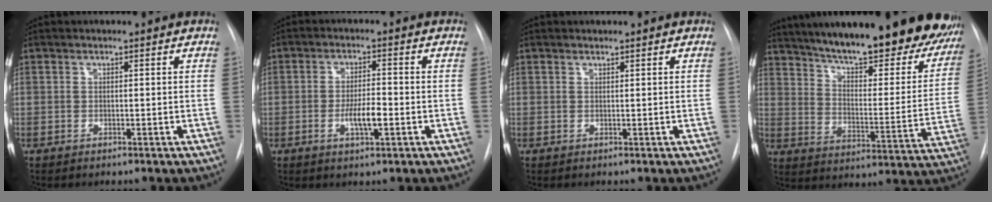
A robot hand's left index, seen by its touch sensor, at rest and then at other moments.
{"total": 4.7, "force": [-1.4, 1.0, 4.3], "torque": [-0.078, -0.004, -0.023]}
{"total": 0.0}
{"total": 31.5, "force": [25.8, 6.9, 16.8], "torque": [-0.244, -0.056, 0.332]}